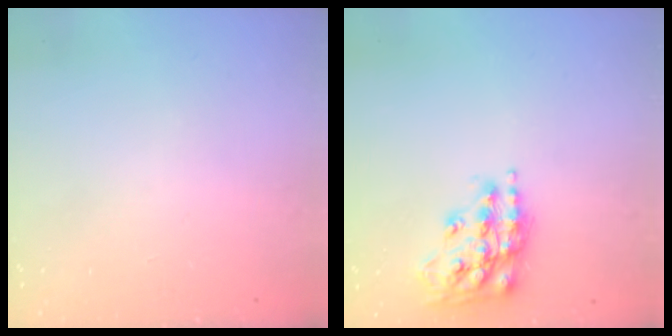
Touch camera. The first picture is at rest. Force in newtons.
{"total": 14.8, "press": 14.7, "slide": 1.5}